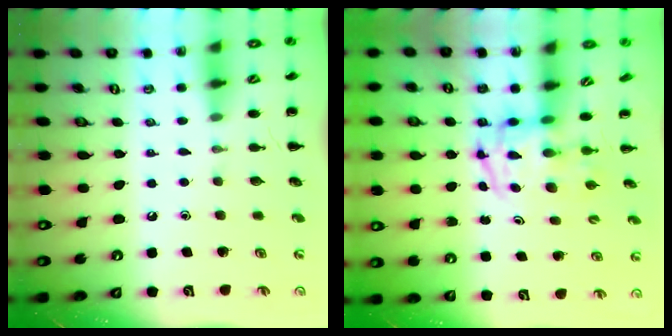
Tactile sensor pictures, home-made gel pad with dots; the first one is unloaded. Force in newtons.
{"total": 3.7, "press": 3.7, "slide": 0.6}